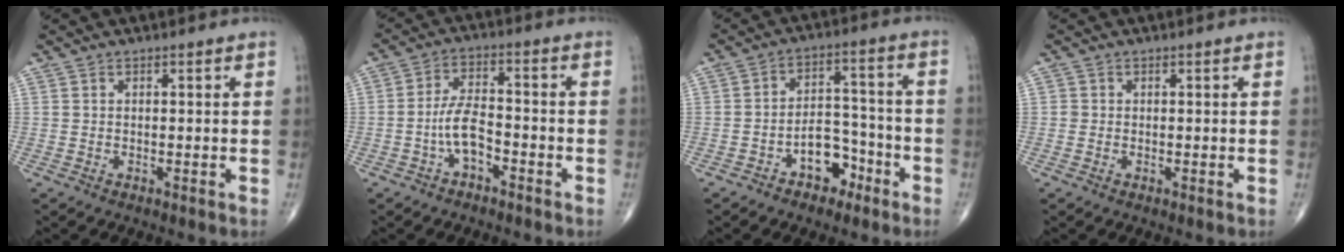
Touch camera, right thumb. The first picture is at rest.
{"total": 6.3, "force": [-2.7, 3.2, 4.7], "torque": [-0.082, 0.032, -0.054]}
{"total": 7.8, "force": [-4.4, 4.9, 4.2], "torque": [-0.034, 0.052, -0.070]}
{"total": 0.7, "force": [-0.1, 0.6, 0.1], "torque": [0.003, 0.004, -0.003]}